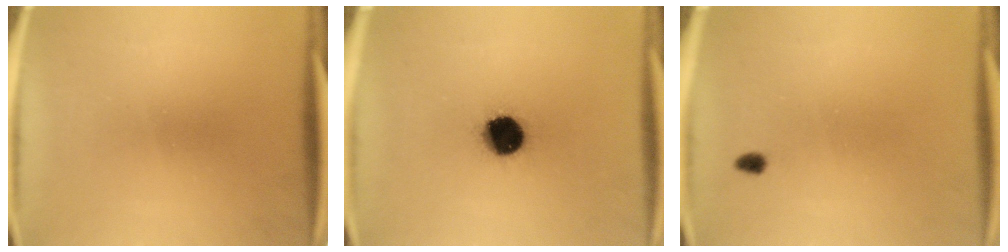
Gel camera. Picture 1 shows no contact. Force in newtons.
{"total": 11.7}
{"total": 1.5}